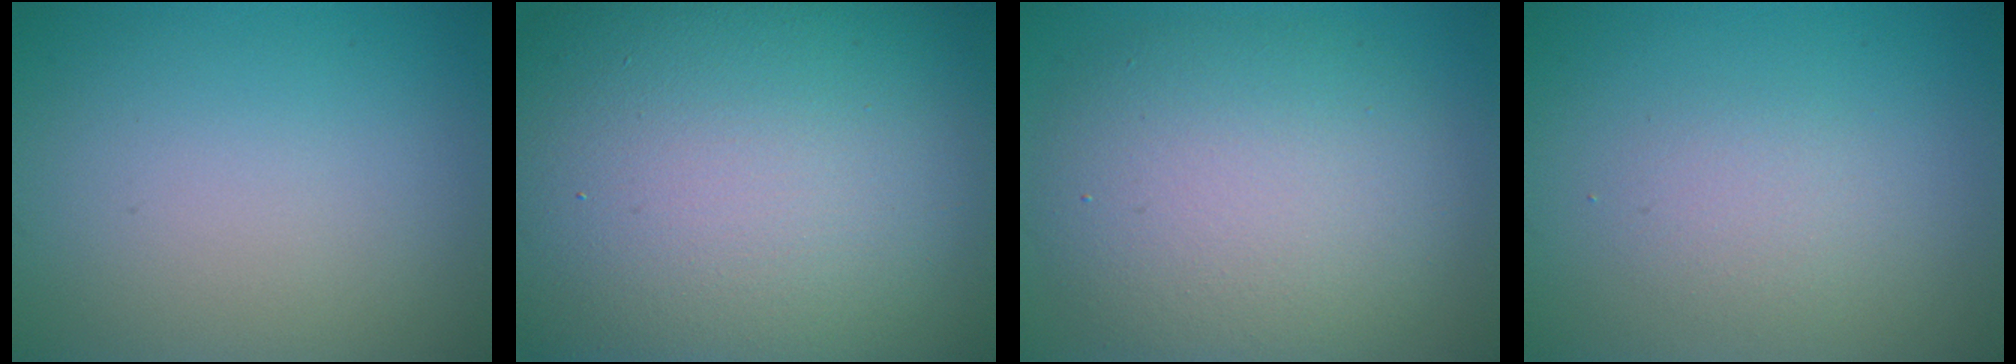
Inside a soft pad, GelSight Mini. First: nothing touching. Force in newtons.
{"total": 23.7, "press": 23.6, "slide": 1.3}
{"total": 8.4, "press": 8.3, "slide": 0.8}
{"total": 1.6, "press": 1.6, "slide": 0.2}